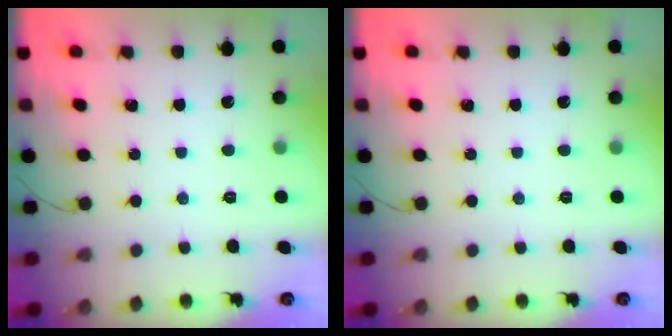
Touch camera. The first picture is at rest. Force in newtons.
{"total": 0.0}